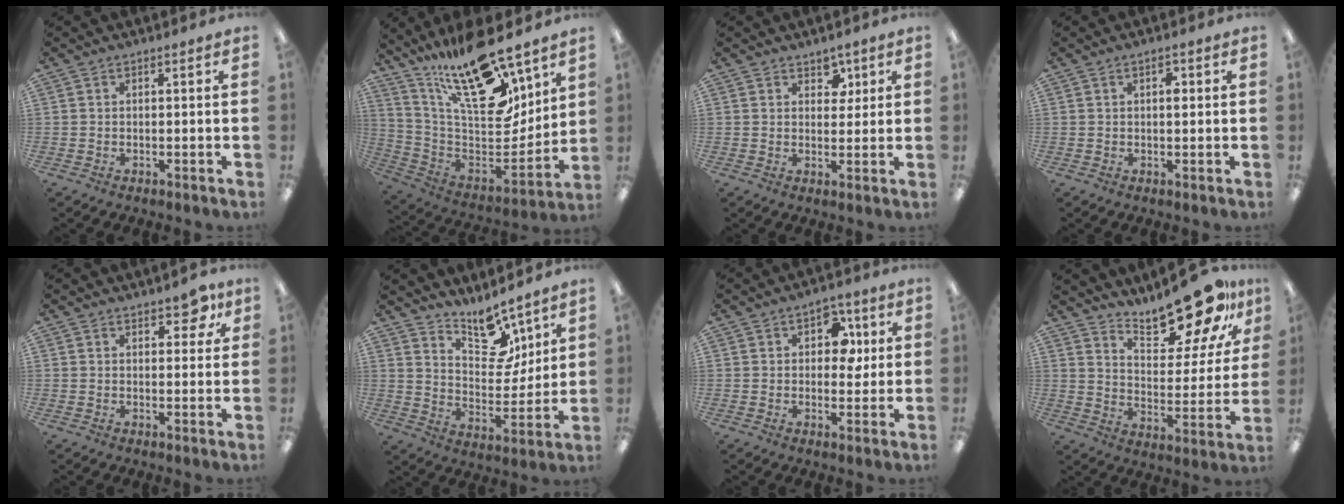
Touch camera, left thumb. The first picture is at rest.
{"total": 24.4, "force": [18.0, 7.9, 14.5], "torque": [-0.242, -0.125, 0.309]}
{"total": 3.9, "force": [2.5, 2.7, 1.1], "torque": [0.001, -0.008, 0.039]}
{"total": 2.1, "force": [0.7, 1.0, 1.7], "torque": [-0.020, 0.000, 0.007]}
{"total": 5.3, "force": [3.3, 2.9, 3.0], "torque": [-0.027, -0.007, 0.053]}
{"total": 12.8, "force": [9.8, 6.1, 5.6], "torque": [-0.071, -0.072, 0.177]}
{"total": 7.7, "force": [2.5, 5.3, 5.0], "torque": [-0.050, -0.005, 0.035]}
{"total": 19.9, "force": [16.7, 6.0, 9.0], "torque": [-0.125, -0.127, 0.283]}